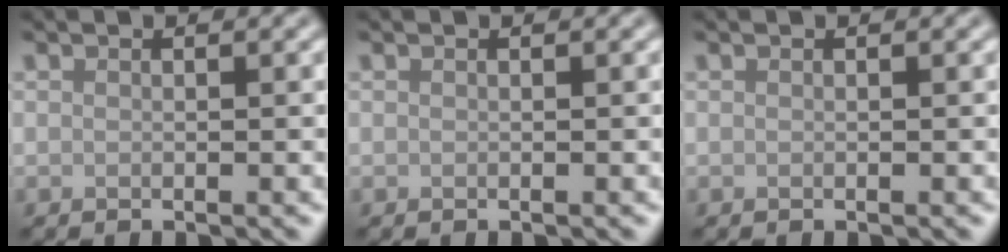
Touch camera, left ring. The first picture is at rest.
{"total": 0.0}
{"total": 0.0}